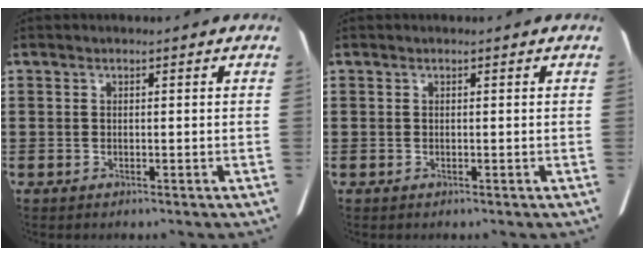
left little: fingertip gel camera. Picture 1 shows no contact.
{"total": 0.0}